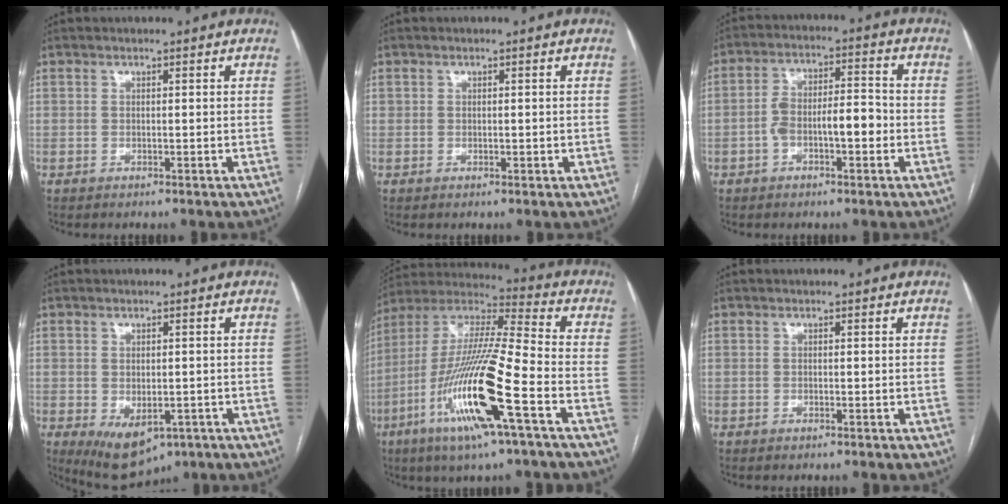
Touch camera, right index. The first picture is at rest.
{"total": 0.8, "force": [0.0, 0.6, 0.5], "torque": [-0.008, 0.005, 0.003]}
{"total": 7.6, "force": [-2.0, 2.6, 6.8], "torque": [-0.125, 0.028, -0.035]}
{"total": 8.2, "force": [-3.8, 4.6, 5.7], "torque": [-0.086, -0.015, -0.045]}
{"total": 20.2, "force": [-7.9, 1.1, 18.6], "torque": [-0.396, -0.027, -0.154]}
{"total": 0.0}